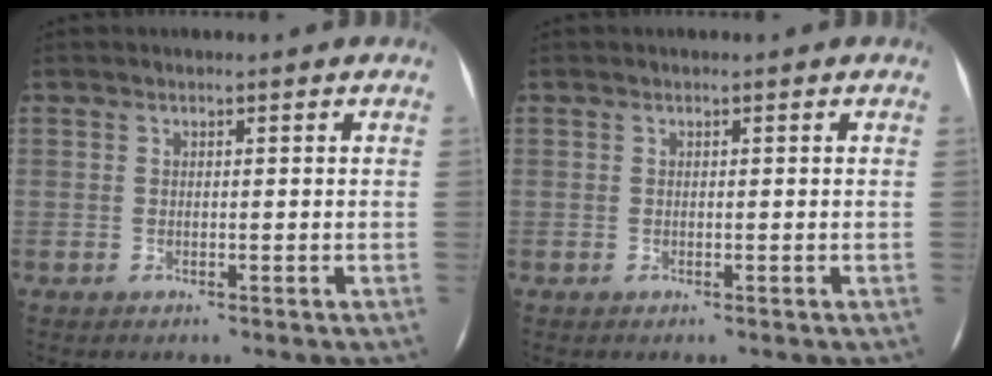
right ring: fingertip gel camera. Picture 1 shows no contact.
{"total": 0.0}